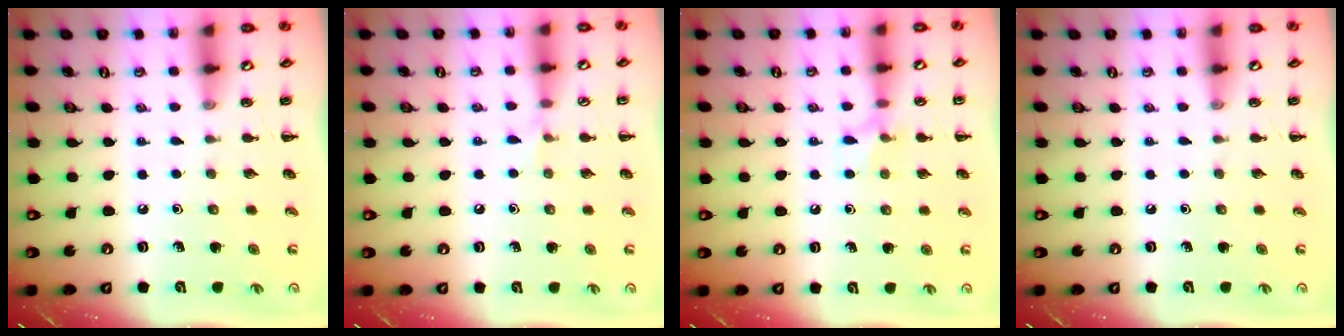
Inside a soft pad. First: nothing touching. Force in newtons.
{"total": 3.7, "press": 3.5, "slide": 1.4}
{"total": 6.4, "press": 6.3, "slide": 1.5}
{"total": 0.0}